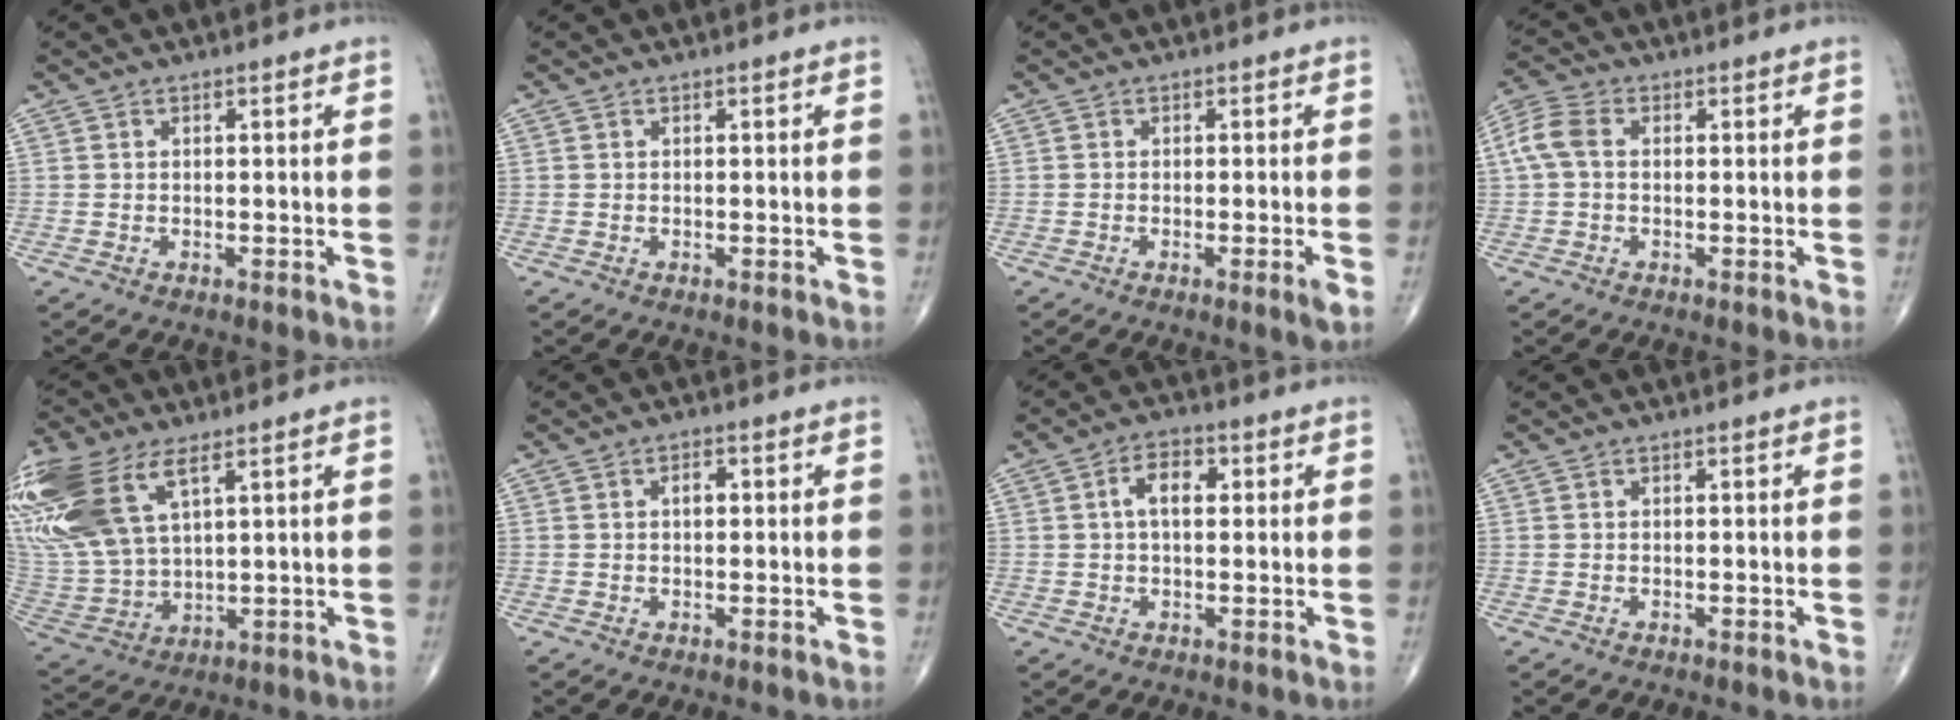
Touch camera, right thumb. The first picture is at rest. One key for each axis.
{"total": 0.0}
{"total": 2.0, "fx": -0.8, "fy": -0.1, "fz": 1.9, "tx": -0.032, "ty": -0.008, "tz": -0.015}
{"total": 5.7, "fx": 0.5, "fy": 3.8, "fz": 4.2, "tx": -0.105, "ty": 0.019, "tz": 0.004}
{"total": 22.0, "fx": 10.2, "fy": 11.0, "fz": 16.1, "tx": -0.393, "ty": -0.009, "tz": 0.210}
{"total": 2.2, "fx": 0.4, "fy": 1.3, "fz": 1.8, "tx": -0.027, "ty": 0.005, "tz": 0.005}
{"total": 5.7, "fx": 1.2, "fy": 3.1, "fz": 4.6, "tx": -0.076, "ty": 0.014, "tz": 0.015}
{"total": 0.0}